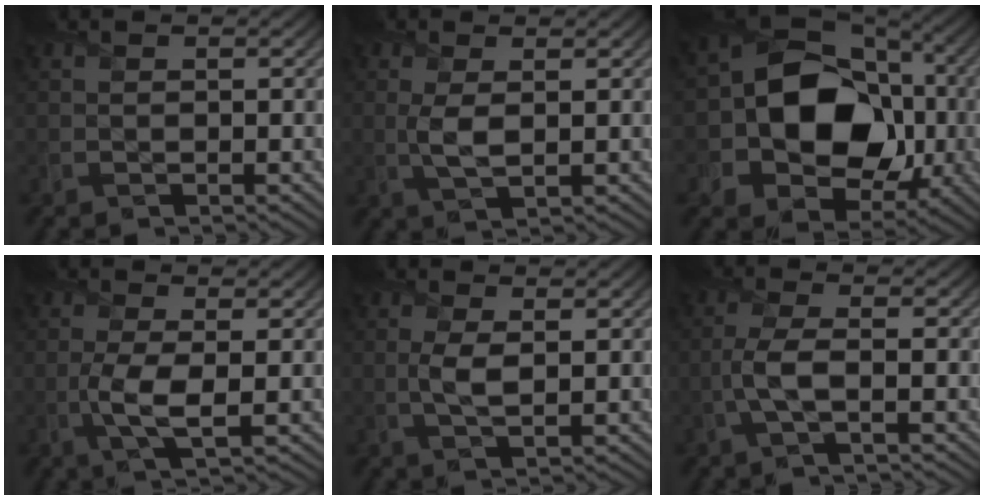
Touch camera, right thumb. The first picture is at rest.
{"total": 3.1, "force": [0.5, 1.3, 2.8], "torque": [-0.070, -0.001, 0.011]}
{"total": 14.4, "force": [-0.7, 11.1, 9.1], "torque": [-0.148, -0.008, -0.021]}
{"total": 4.5, "force": [-0.5, 1.3, 4.2], "torque": [-0.099, -0.002, -0.015]}
{"total": 3.0, "force": [0.3, 1.0, 2.7], "torque": [-0.069, 0.001, 0.006]}
{"total": 3.8, "force": [-1.0, 0.9, 3.6], "torque": [-0.083, 0.008, -0.030]}